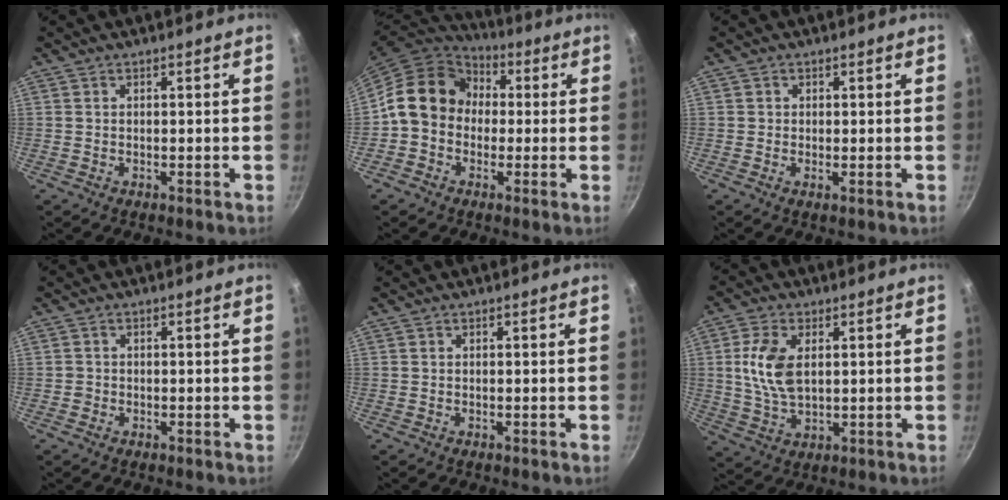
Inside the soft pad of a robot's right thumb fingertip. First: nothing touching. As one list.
[{"total": 13.6, "force": [0.6, 11.4, 7.3], "torque": [-0.086, 0.034, -0.011]}, {"total": 0.9, "force": [0.1, 0.8, 0.5], "torque": [-0.006, -0.005, -0.003]}, {"total": 0.9, "force": [-0.3, 0.8, 0.1], "torque": [-0.001, 0.002, -0.005]}, {"total": 0.0}, {"total": 9.7, "force": [1.9, 5.6, 7.8], "torque": [-0.148, -0.007, 0.037]}]